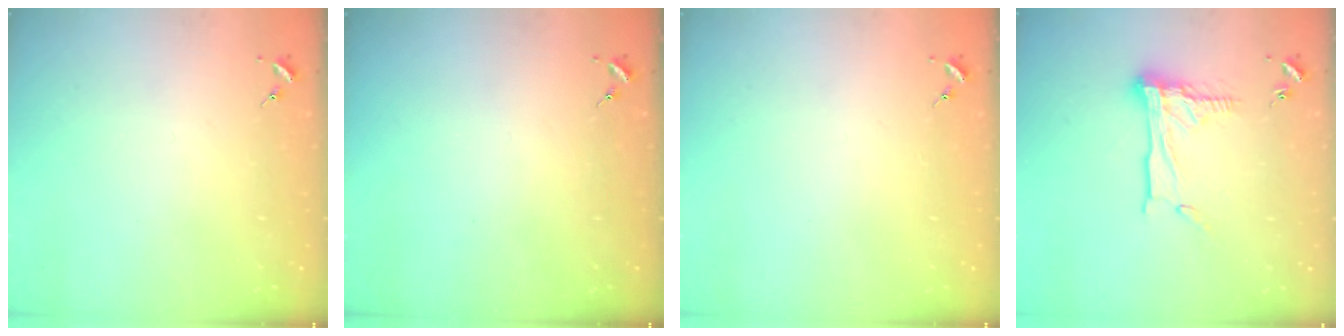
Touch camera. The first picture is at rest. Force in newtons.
{"total": 0.0}
{"total": 0.0}
{"total": 15.0, "press": 14.9, "slide": 1.3}